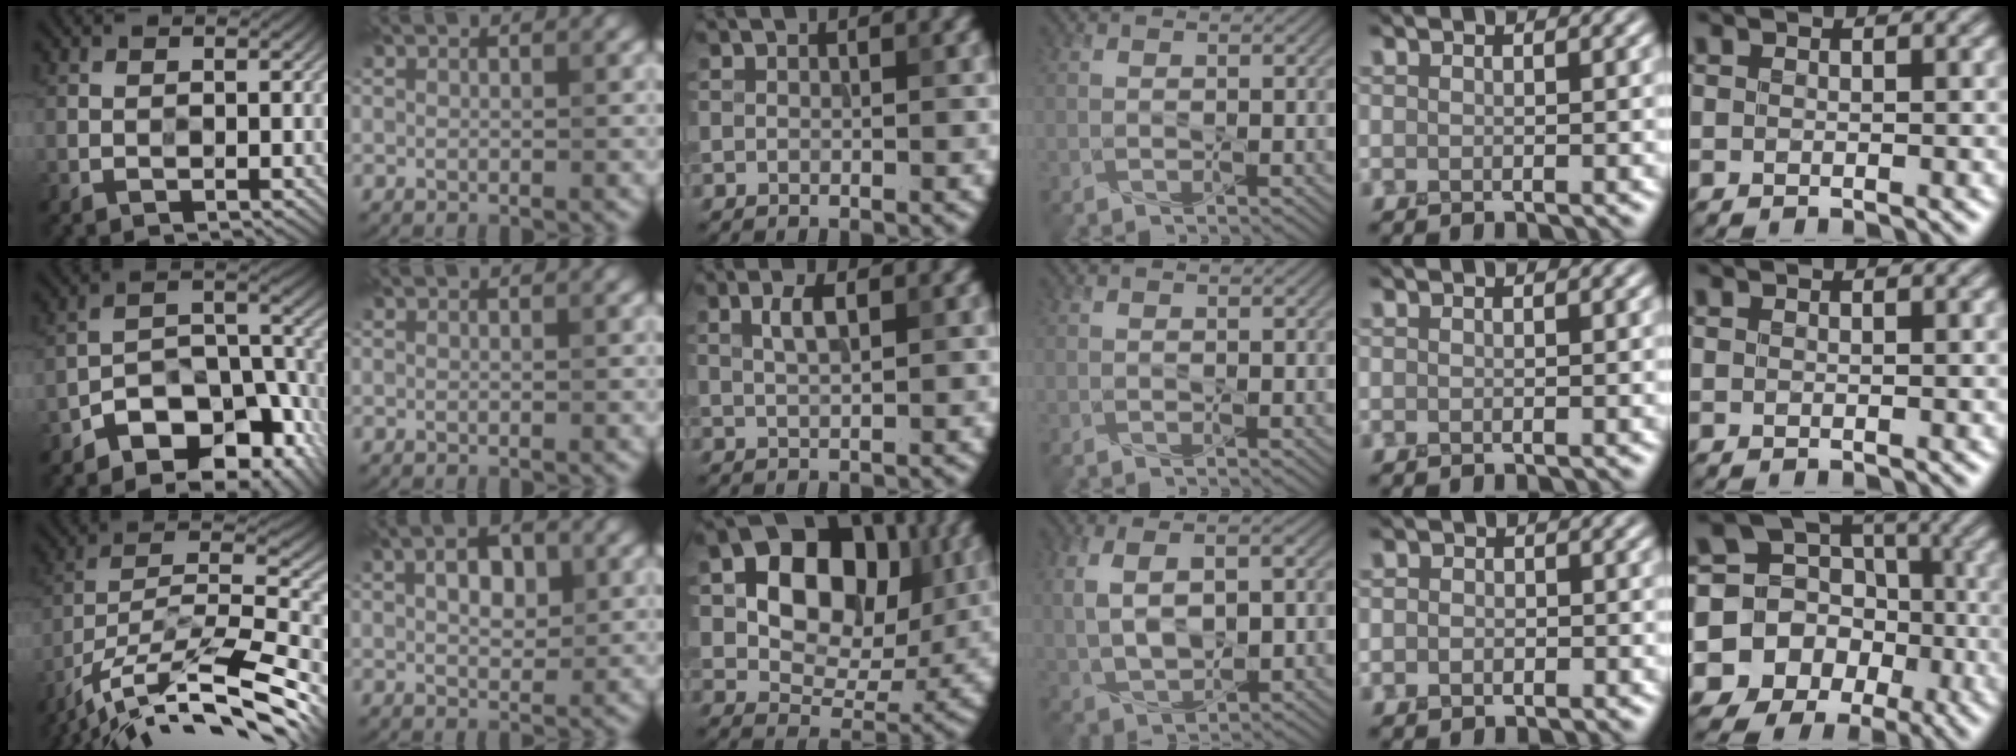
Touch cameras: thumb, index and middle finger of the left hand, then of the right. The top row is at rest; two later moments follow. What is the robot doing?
{"motion": "wipe", "object": "whiteboard"}